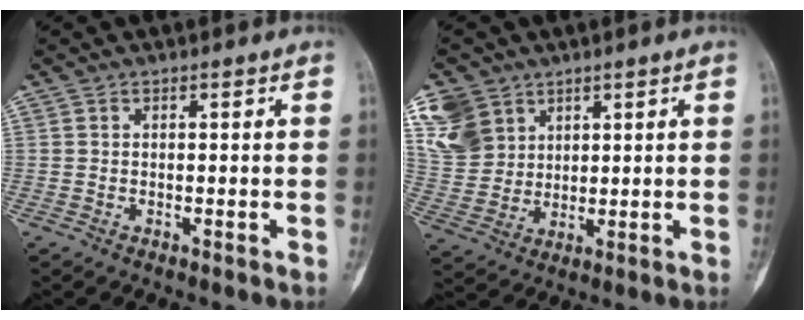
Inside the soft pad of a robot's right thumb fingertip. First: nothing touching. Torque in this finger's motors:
{"motor_torque": [-0.10, 0.24, 0.70, 0.57, 0.04]}